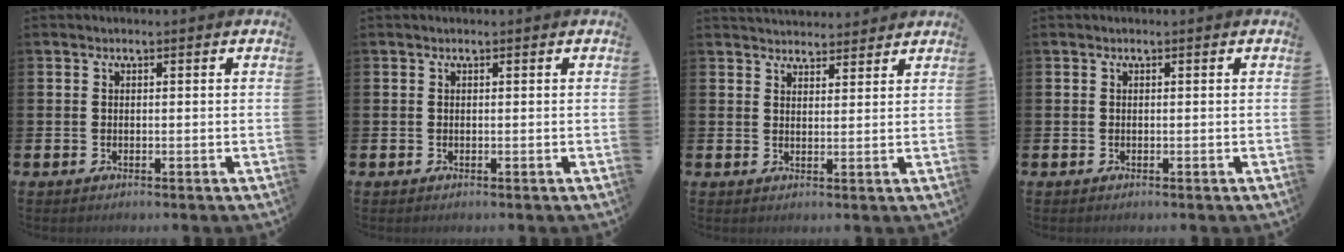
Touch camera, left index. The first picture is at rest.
{"total": 0.0}
{"total": 3.3, "force": [3.2, 0.8, -0.1], "torque": [-0.001, -0.014, 0.059]}
{"total": 0.0}